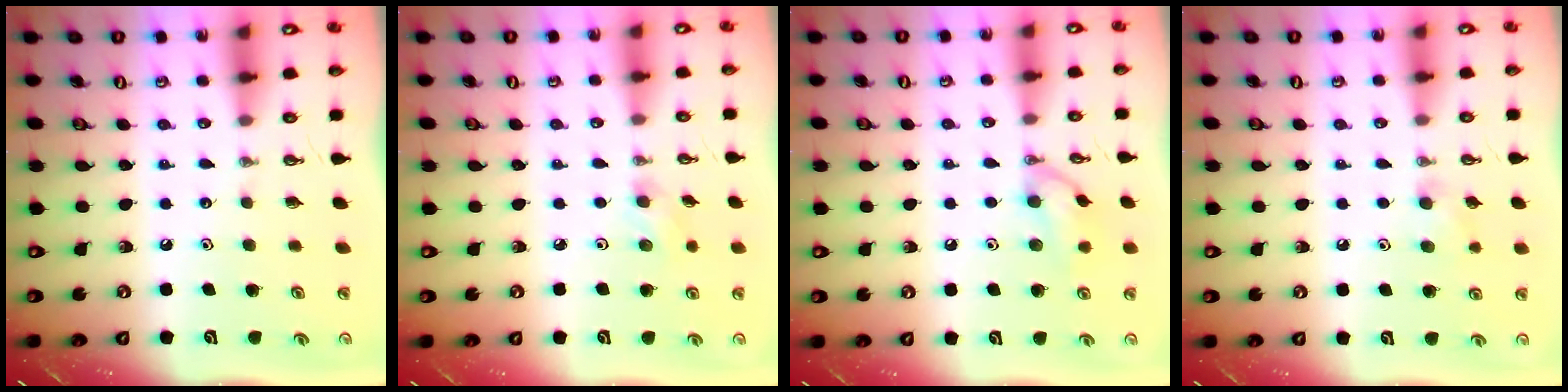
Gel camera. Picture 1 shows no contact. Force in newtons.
{"total": 4.0, "press": 3.8, "slide": 1.1}
{"total": 10.3, "press": 10.2, "slide": 1.5}
{"total": 8.3, "press": 7.7, "slide": 3.1}